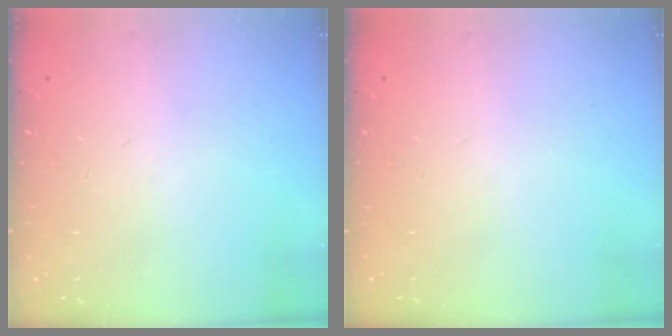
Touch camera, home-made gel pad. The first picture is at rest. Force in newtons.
{"total": 0.0}